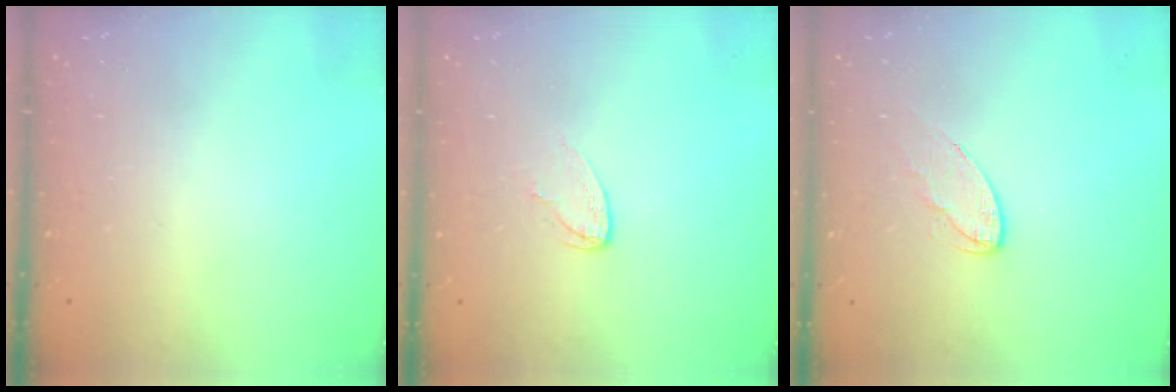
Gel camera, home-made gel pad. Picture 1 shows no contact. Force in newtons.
{"total": 3.9, "press": 3.9, "slide": 0.4}
{"total": 5.7, "press": 5.7, "slide": 0.5}